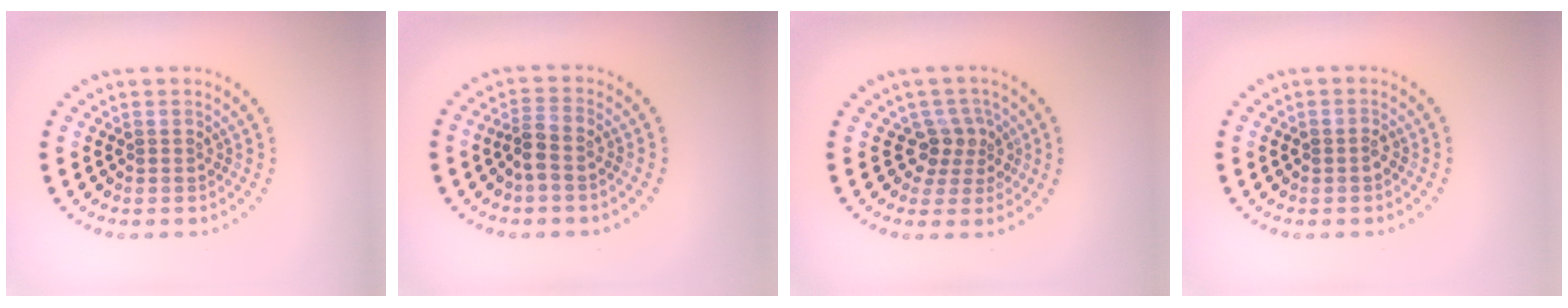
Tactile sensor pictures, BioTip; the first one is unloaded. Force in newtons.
{"total": 2.0, "press": 1.6, "slide": 1.2}
{"total": 2.7, "press": 2.0, "slide": 1.8}
{"total": 0.8, "press": 0.8, "slide": 0.2}